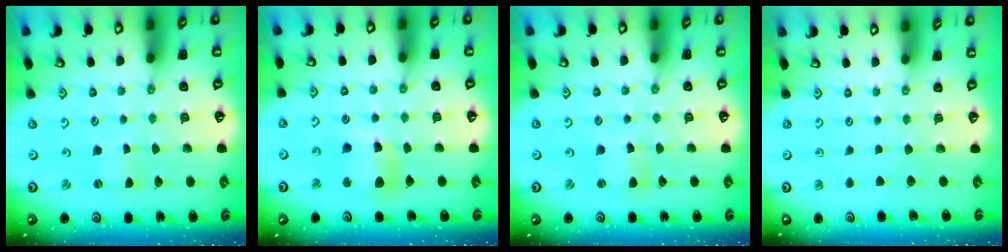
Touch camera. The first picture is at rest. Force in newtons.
{"total": 10.9, "press": 10.8, "slide": 1.5}
{"total": 2.1, "press": 2.1, "slide": 0.3}
{"total": 0.0}